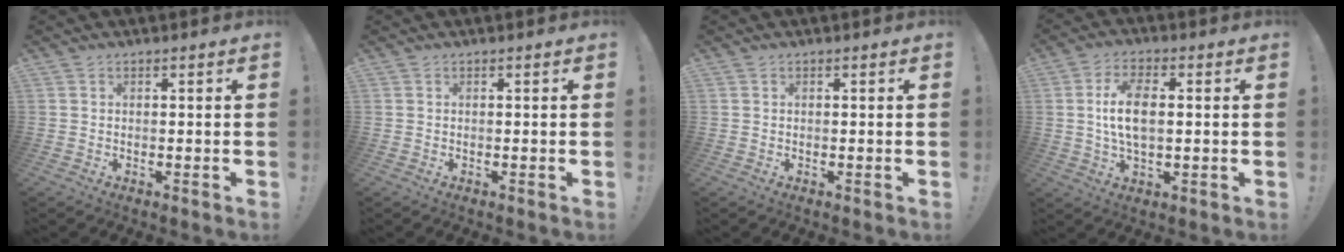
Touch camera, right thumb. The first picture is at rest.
{"total": 0.0}
{"total": 0.0}
{"total": 9.9, "force": [0.8, 5.3, 8.3], "torque": [-0.155, 0.002, 0.014]}